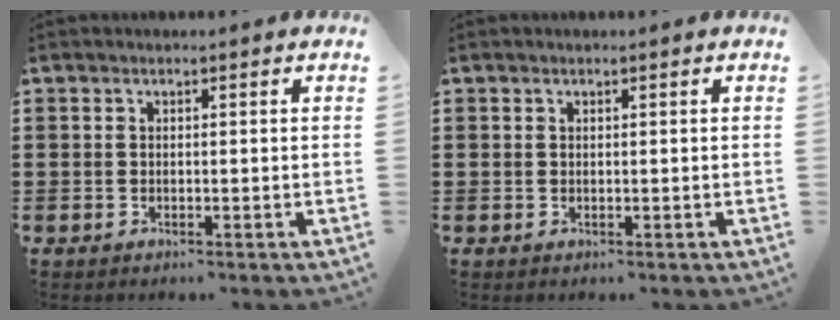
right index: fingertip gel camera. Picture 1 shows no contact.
{"total": 0.0}